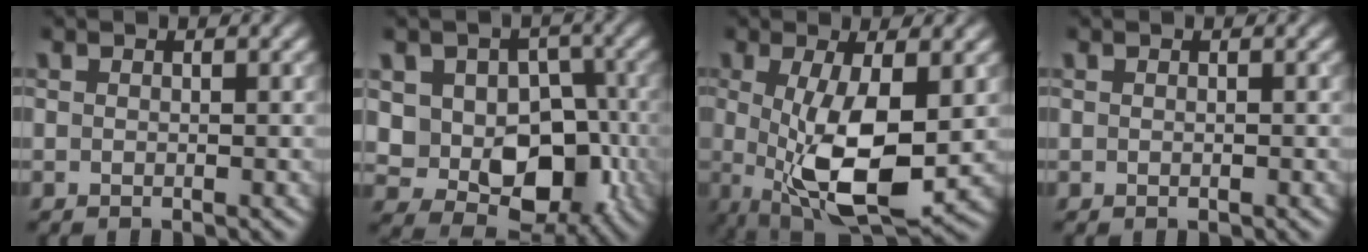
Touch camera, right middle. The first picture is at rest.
{"total": 8.3, "force": [-0.9, 6.4, 5.2], "torque": [-0.051, -0.001, -0.023]}
{"total": 9.7, "force": [-0.8, 3.6, 8.9], "torque": [-0.174, -0.025, -0.004]}
{"total": 0.0}